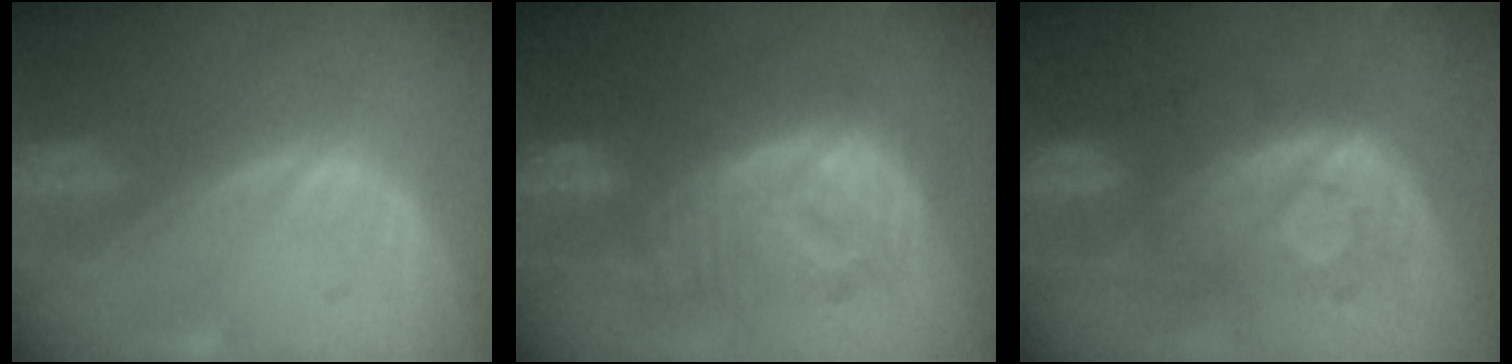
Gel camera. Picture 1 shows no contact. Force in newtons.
{"total": 10.8, "press": 10.8, "slide": 0.8}
{"total": 9.1, "press": 8.6, "slide": 3.0}